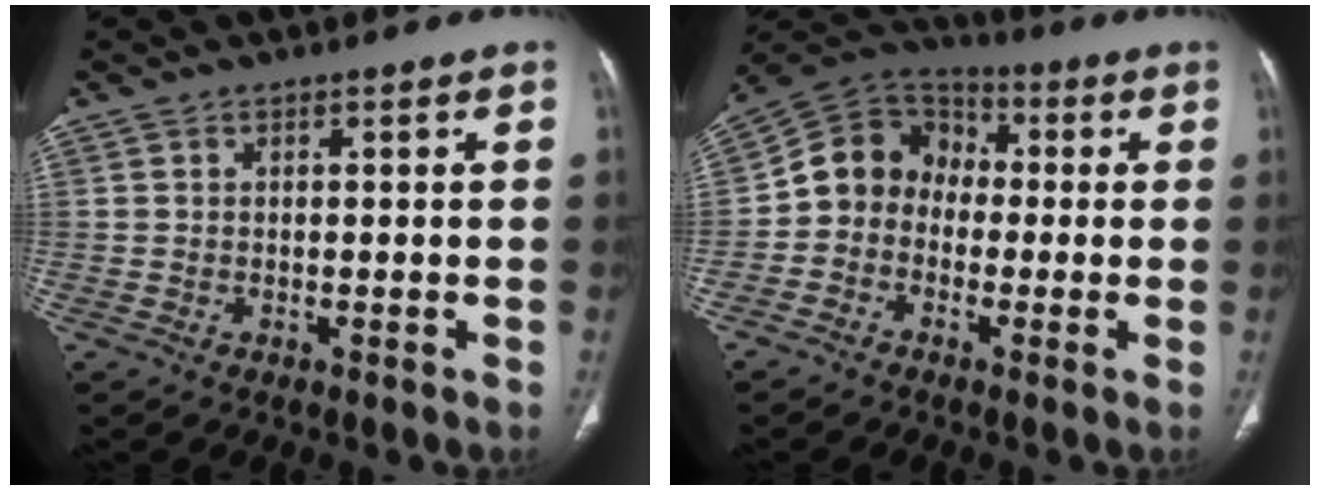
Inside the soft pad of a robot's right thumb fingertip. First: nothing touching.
{"total": 9.9, "force": [-1.1, 8.7, 4.7], "torque": [-0.062, 0.045, -0.039]}